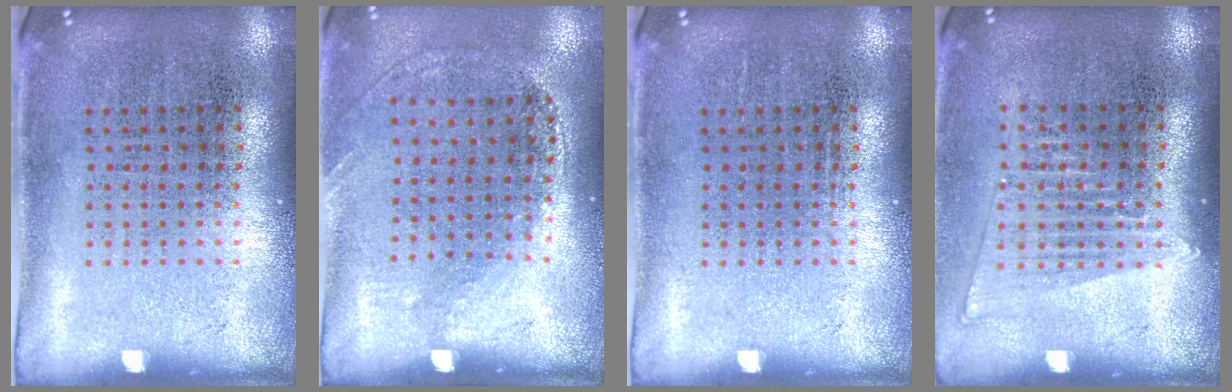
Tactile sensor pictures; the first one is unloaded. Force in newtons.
{"total": 1.3, "press": 1.0, "slide": 0.8}
{"total": 0.0}
{"total": 1.4, "press": 1.3, "slide": 0.6}